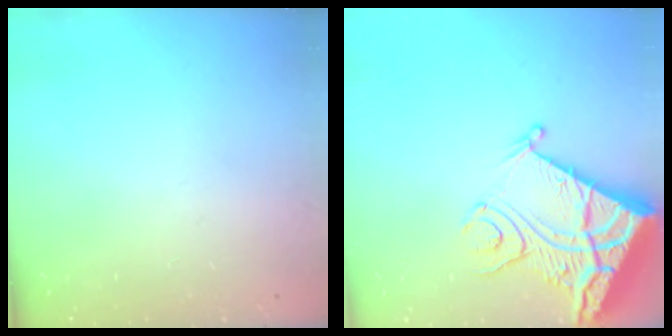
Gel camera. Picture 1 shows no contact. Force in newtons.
{"total": 17.7, "press": 17.5, "slide": 2.3}